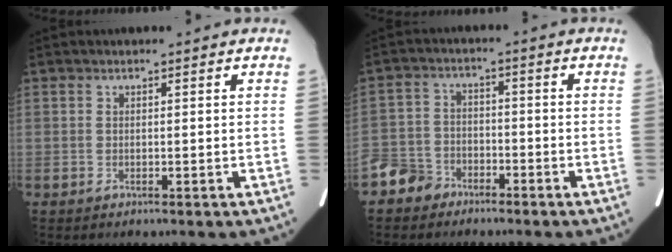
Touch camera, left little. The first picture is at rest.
{"total": 5.9, "force": [-4.5, 3.7, 0.9], "torque": [-0.021, 0.002, -0.092]}